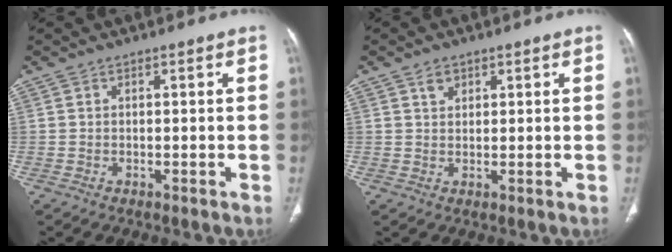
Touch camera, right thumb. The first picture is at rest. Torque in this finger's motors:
{"motor_torque": [0.29, -0.56, -0.12, -0.23, 0.00]}